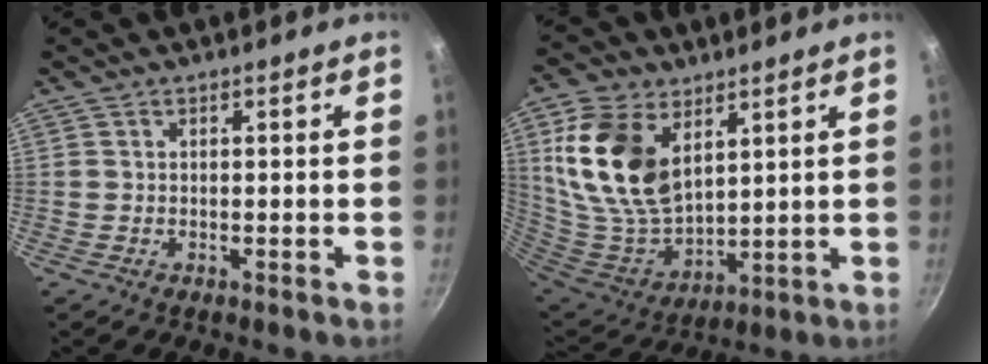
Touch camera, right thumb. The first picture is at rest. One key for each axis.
{"total": 19.2, "fx": 7.1, "fy": 11.7, "fz": 13.4, "tx": -0.252, "ty": -0.041, "tz": 0.152}